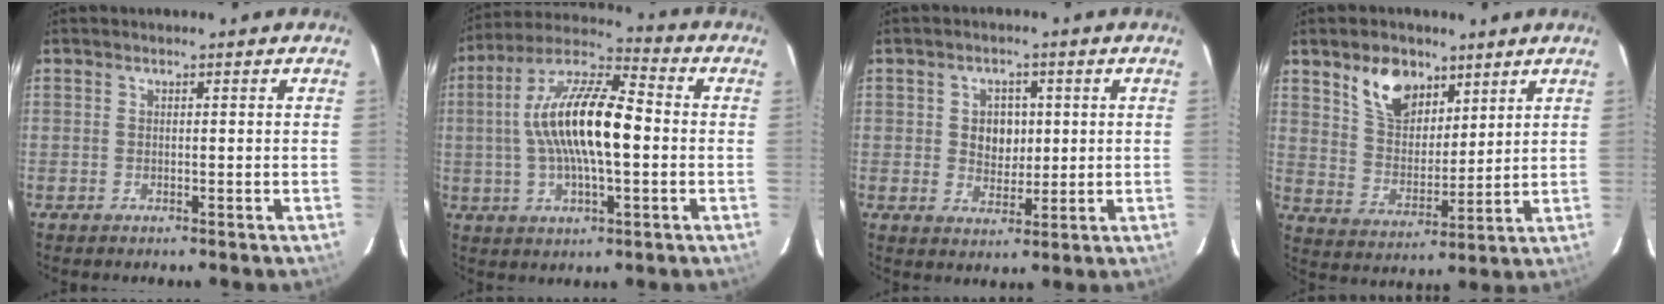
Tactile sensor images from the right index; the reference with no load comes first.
{"total": 16.5, "force": [-0.1, 5.2, 15.6], "torque": [-0.295, 0.015, -0.012]}
{"total": 5.2, "force": [0.7, 4.1, 3.0], "torque": [-0.049, 0.007, 0.018]}
{"total": 10.8, "force": [6.6, 6.5, 5.5], "torque": [-0.100, 0.017, 0.129]}